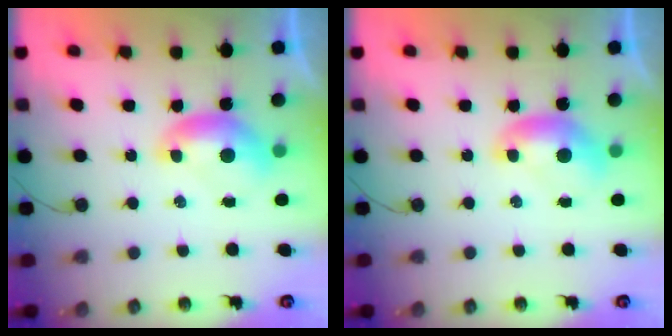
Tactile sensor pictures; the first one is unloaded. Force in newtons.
{"total": 0.0}